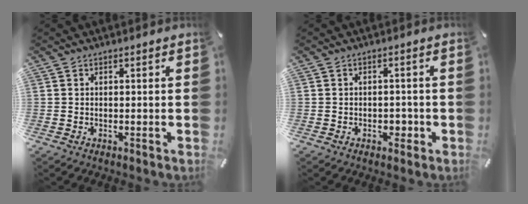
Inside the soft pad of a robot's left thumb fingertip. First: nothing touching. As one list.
[{"total": 2.5, "force": [-0.8, 1.9, 1.3], "torque": [-0.023, 0.004, -0.016]}]